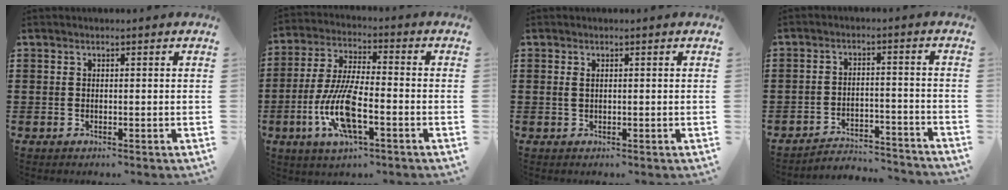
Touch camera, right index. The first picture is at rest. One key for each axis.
{"total": 10.5, "fx": -4.0, "fy": 3.0, "fz": 9.2, "tx": -0.210, "ty": -0.012, "tz": -0.078}
{"total": 0.8, "fx": 0.2, "fy": 0.3, "fz": 0.7, "tx": -0.015, "ty": 0.003, "tz": 0.004}
{"total": 3.9, "fx": -3.8, "fy": 0.5, "fz": 0.6, "tx": -0.016, "ty": 0.005, "tz": -0.080}